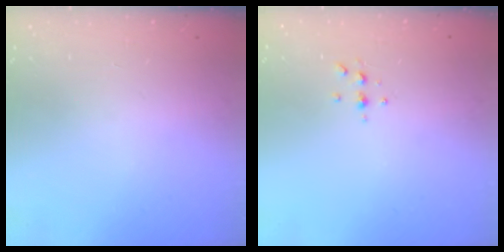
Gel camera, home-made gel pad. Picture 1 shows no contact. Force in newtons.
{"total": 4.4, "press": 4.3, "slide": 0.5}